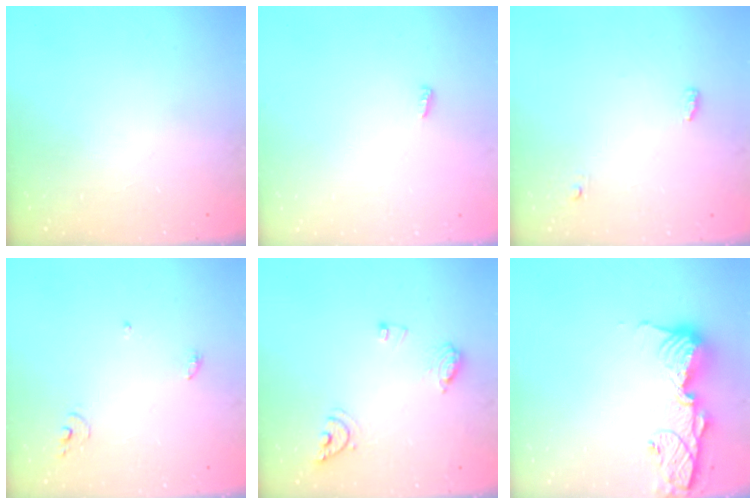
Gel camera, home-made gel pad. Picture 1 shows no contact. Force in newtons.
{"total": 2.8, "press": 2.8, "slide": 0.5}
{"total": 3.5, "press": 3.4, "slide": 1.0}
{"total": 3.8, "press": 3.8, "slide": 0.4}
{"total": 8.3, "press": 8.2, "slide": 0.9}
{"total": 14.3, "press": 14.2, "slide": 1.3}